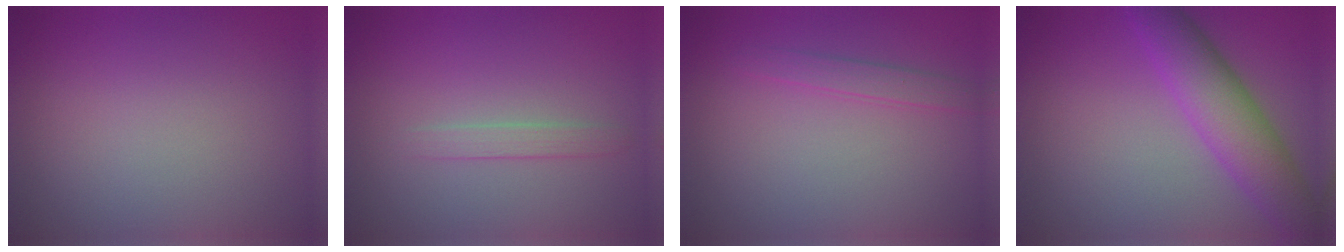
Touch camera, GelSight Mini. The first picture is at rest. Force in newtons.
{"total": 1.2, "press": 1.2, "slide": 0.1}
{"total": 1.3, "press": 1.3, "slide": 0.1}
{"total": 5.9, "press": 5.9, "slide": 0.1}